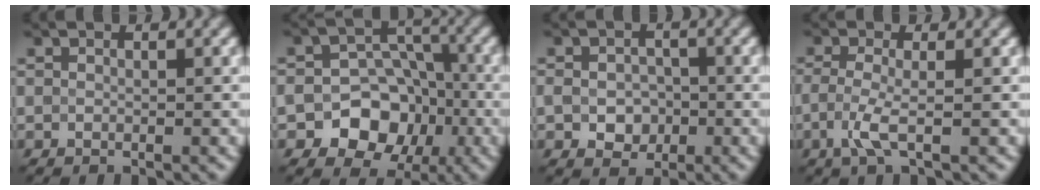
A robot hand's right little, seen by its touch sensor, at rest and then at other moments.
{"total": 7.1, "force": [-2.9, 5.4, 3.6], "torque": [-0.023, 0.002, -0.055]}
{"total": 3.1, "force": [-0.7, 2.5, 1.8], "torque": [-0.035, -0.006, -0.011]}
{"total": 2.4, "force": [-0.8, 0.5, 2.3], "torque": [-0.060, -0.006, -0.020]}